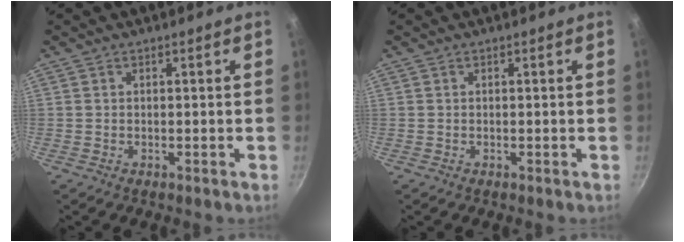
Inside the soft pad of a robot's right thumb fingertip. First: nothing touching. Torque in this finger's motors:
{"motor_torque": [0.00, 0.00, 0.00, 0.00, 0.01]}